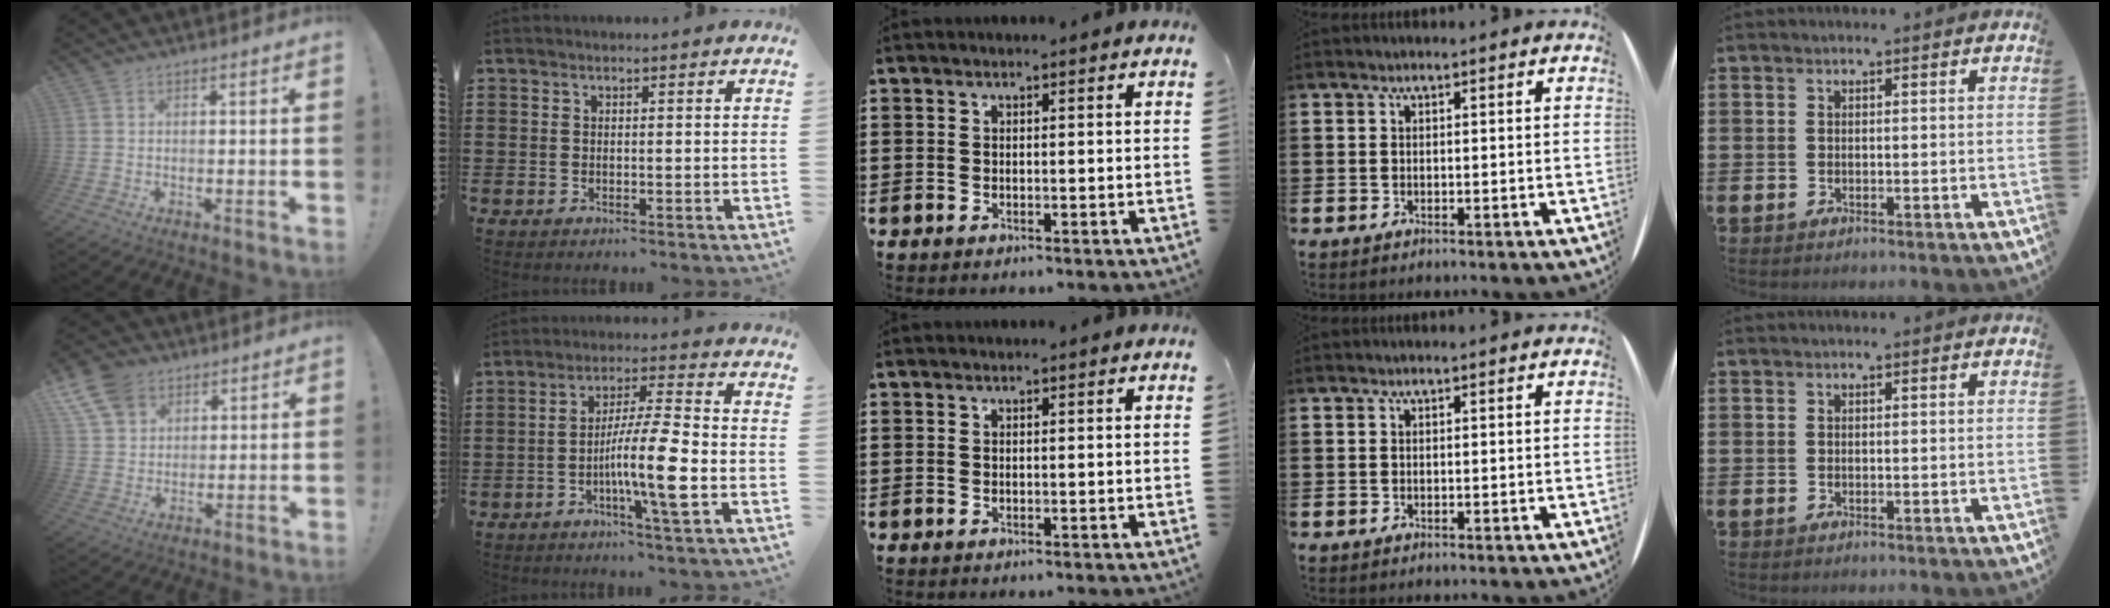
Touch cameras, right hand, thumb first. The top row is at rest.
{"thumb": {"total": 10.7, "force": [6.2, 7.5, 4.3], "torque": [-0.087, -0.028, 0.124]}, "index": {"total": 10.4, "force": [-3.0, 0.7, 9.9], "torque": [-0.192, -0.011, -0.060]}}